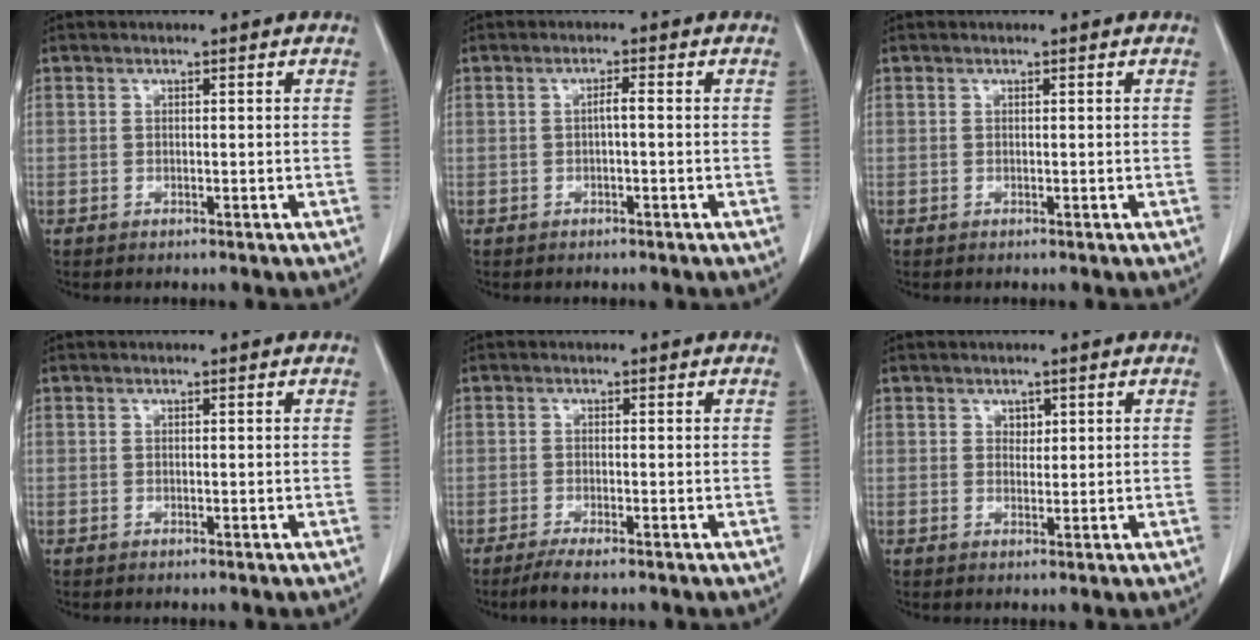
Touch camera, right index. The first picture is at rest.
{"total": 1.3, "force": [-0.2, 0.1, 1.3], "torque": [-0.022, 0.004, -0.003]}
{"total": 0.0}
{"total": 0.0}
{"total": 2.9, "force": [-2.2, 0.1, 1.9], "torque": [-0.036, -0.007, -0.039]}
{"total": 1.3, "force": [0.7, 1.0, 0.6], "torque": [-0.003, -0.004, 0.010]}